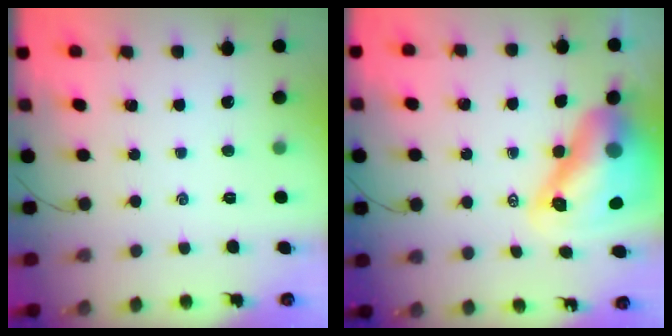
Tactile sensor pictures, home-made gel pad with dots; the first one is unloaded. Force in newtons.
{"total": 14.9, "press": 14.3, "slide": 4.2}